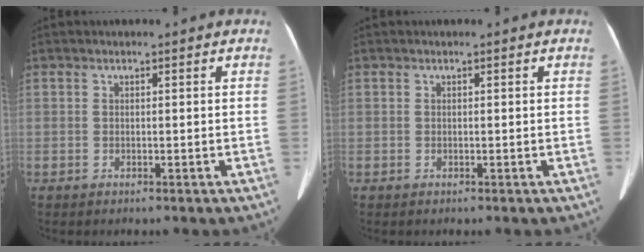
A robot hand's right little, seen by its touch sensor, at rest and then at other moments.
{"total": 0.0}